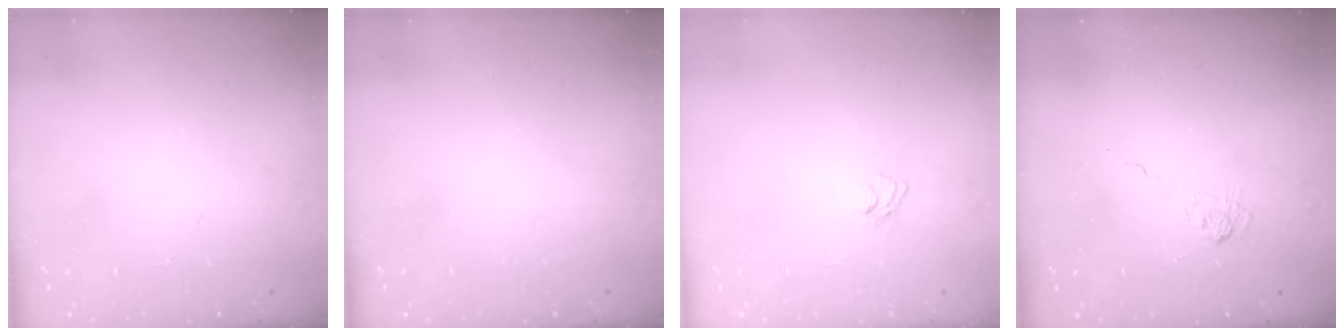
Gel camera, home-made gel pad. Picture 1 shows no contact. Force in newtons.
{"total": 0.0}
{"total": 4.5, "press": 4.3, "slide": 1.3}
{"total": 3.0, "press": 2.6, "slide": 1.6}